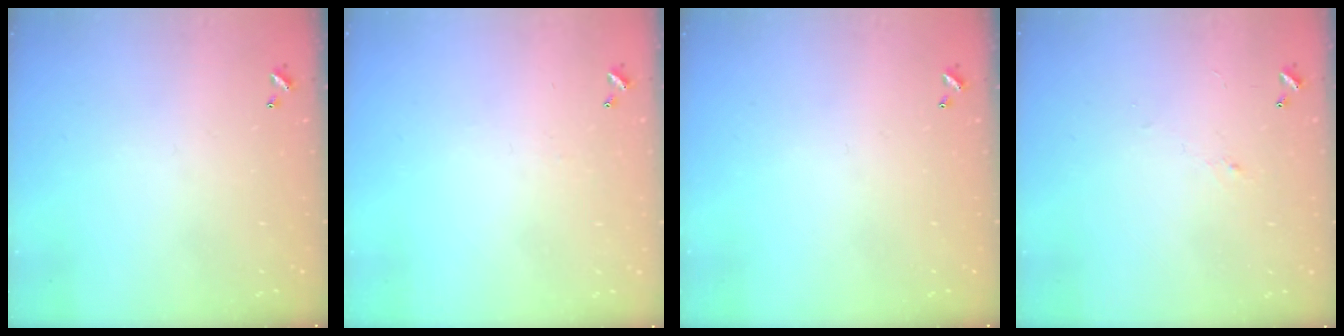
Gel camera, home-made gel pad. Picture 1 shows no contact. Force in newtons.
{"total": 2.5, "press": 2.4, "slide": 0.6}
{"total": 0.0}
{"total": 1.0, "press": 0.8, "slide": 0.6}